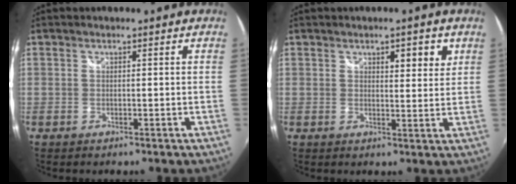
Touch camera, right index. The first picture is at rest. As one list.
[{"total": 4.2, "force": [2.2, 1.6, 3.2], "torque": [-0.040, 0.005, 0.034]}]